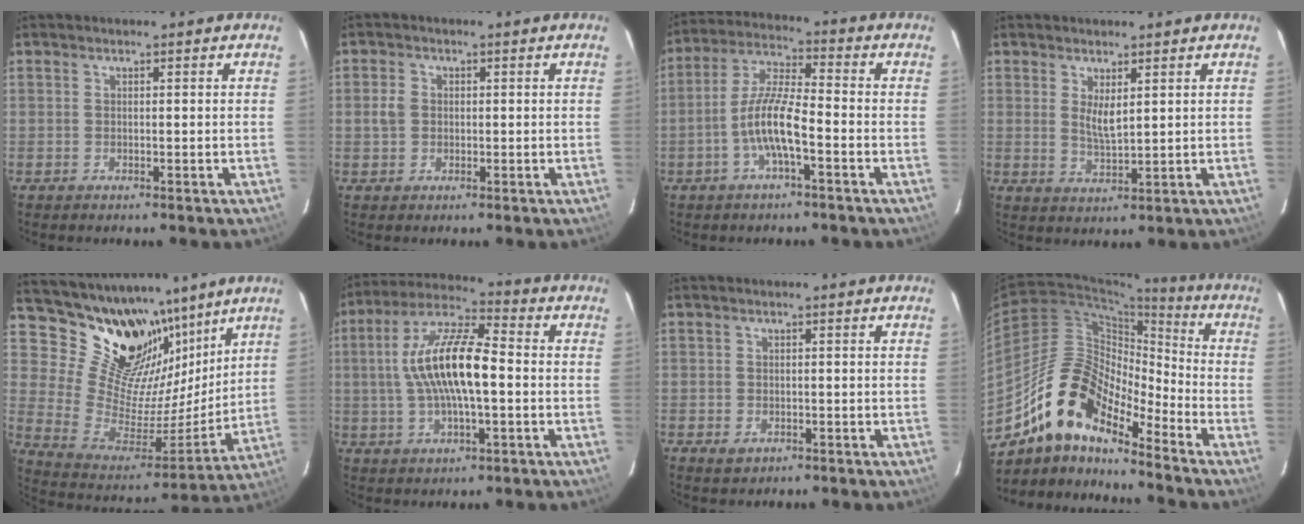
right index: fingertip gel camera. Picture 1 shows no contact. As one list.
[{"total": 2.7, "force": [-0.1, 2.4, 1.2], "torque": [-0.026, 0.007, -0.003]}, {"total": 8.9, "force": [-3.4, 1.7, 8.0], "torque": [-0.172, 0.006, -0.067]}, {"total": 3.8, "force": [1.4, 1.2, 3.4], "torque": [-0.060, -0.008, 0.027]}, {"total": 20.5, "force": [14.9, 11.3, 8.4], "torque": [-0.170, -0.015, 0.280]}, {"total": 14.6, "force": [-0.4, 4.4, 14.0], "torque": [-0.269, 0.015, -0.013]}, {"total": 2.1, "force": [-0.9, 1.6, 0.9], "torque": [-0.017, -0.002, -0.012]}, {"total": 15.7, "force": [-11.8, 5.4, 8.8], "torque": [-0.149, 0.003, -0.238]}]